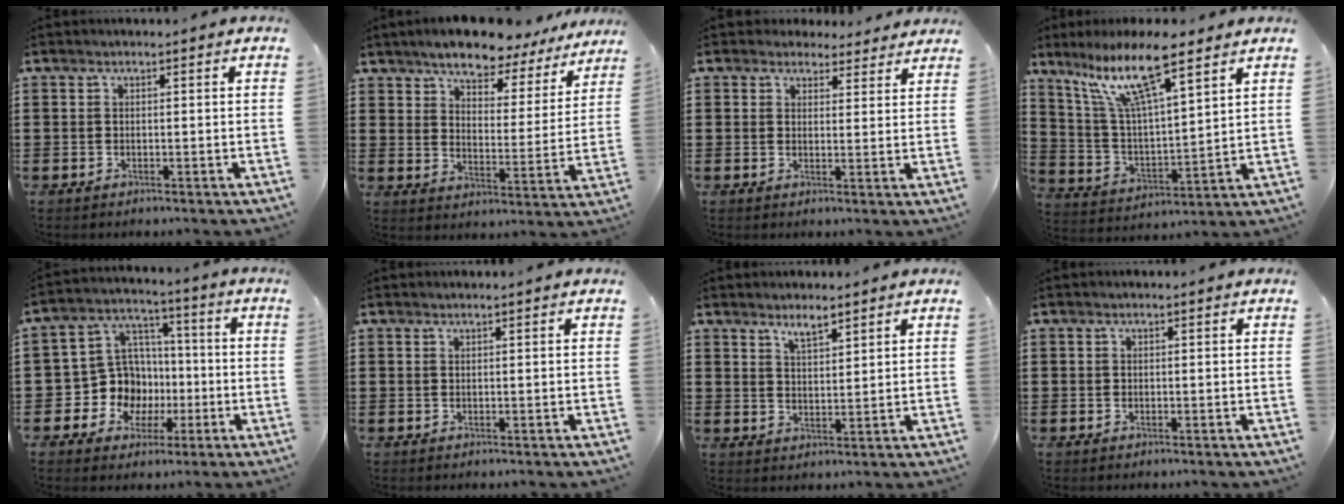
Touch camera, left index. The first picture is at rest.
{"total": 7.2, "force": [6.7, 1.3, 2.1], "torque": [-0.064, -0.040, 0.115]}
{"total": 3.4, "force": [3.0, 1.5, 0.5], "torque": [-0.012, -0.004, 0.055]}
{"total": 12.6, "force": [8.7, 2.7, 8.8], "torque": [-0.192, -0.025, 0.152]}
{"total": 10.0, "force": [-1.7, 9.5, 2.6], "torque": [-0.096, 0.007, -0.020]}
{"total": 0.5, "force": [0.4, -0.1, 0.3], "torque": [-0.006, -0.002, 0.008]}
{"total": 3.2, "force": [2.7, 0.7, 1.5], "torque": [-0.029, -0.002, 0.047]}
{"total": 0.0}